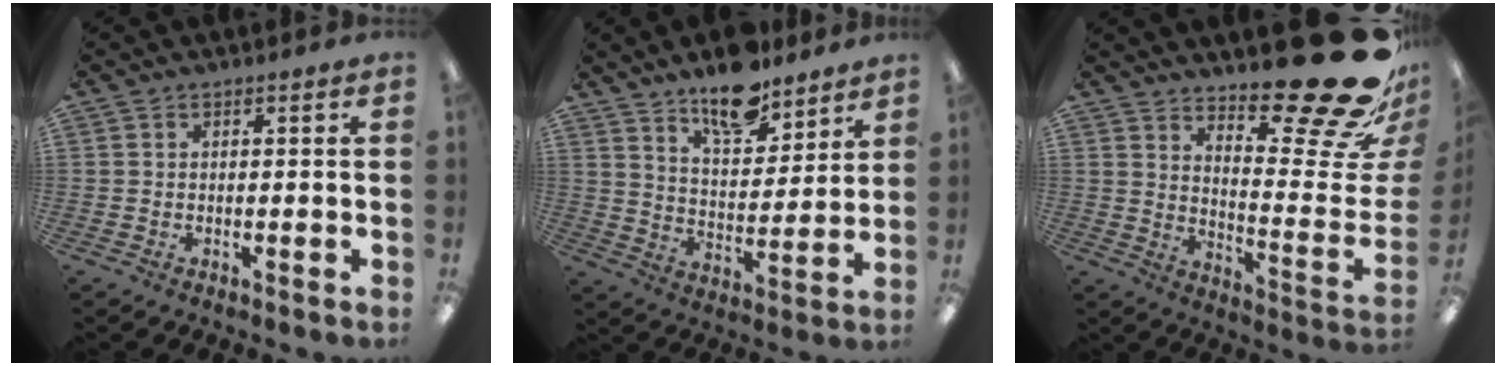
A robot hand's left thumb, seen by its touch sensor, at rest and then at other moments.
{"total": 12.5, "force": [10.3, 4.7, 5.1], "torque": [-0.068, -0.070, 0.185]}
{"total": 23.9, "force": [17.7, 5.8, 14.9], "torque": [-0.168, -0.146, 0.282]}